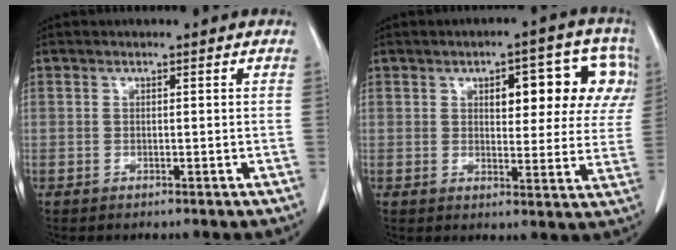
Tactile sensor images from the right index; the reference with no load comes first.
{"total": 12.2, "force": [4.3, 4.9, 10.3], "torque": [-0.108, 0.028, 0.051]}